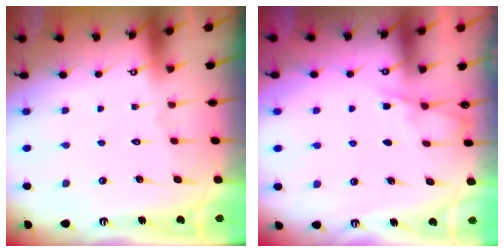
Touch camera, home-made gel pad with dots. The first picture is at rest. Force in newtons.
{"total": 4.0, "press": 3.9, "slide": 0.6}